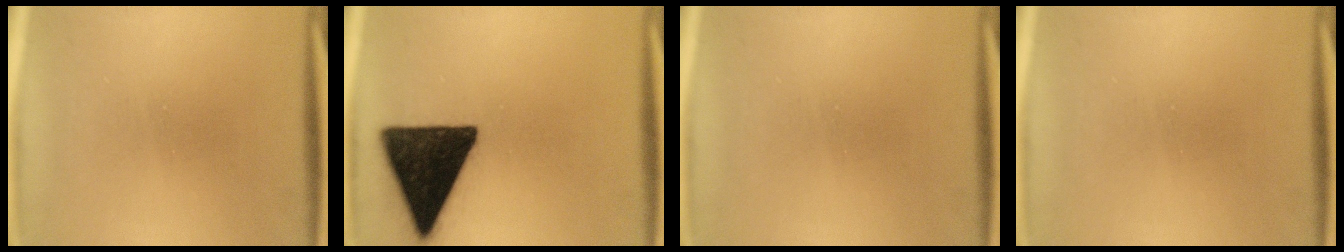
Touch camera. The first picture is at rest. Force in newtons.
{"total": 18.1}
{"total": 0.0}
{"total": 0.0}